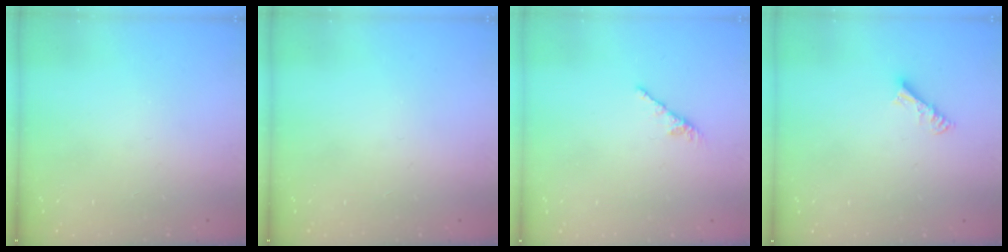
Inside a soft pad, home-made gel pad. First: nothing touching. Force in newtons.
{"total": 0.0}
{"total": 0.0}
{"total": 4.7, "press": 4.7, "slide": 0.0}